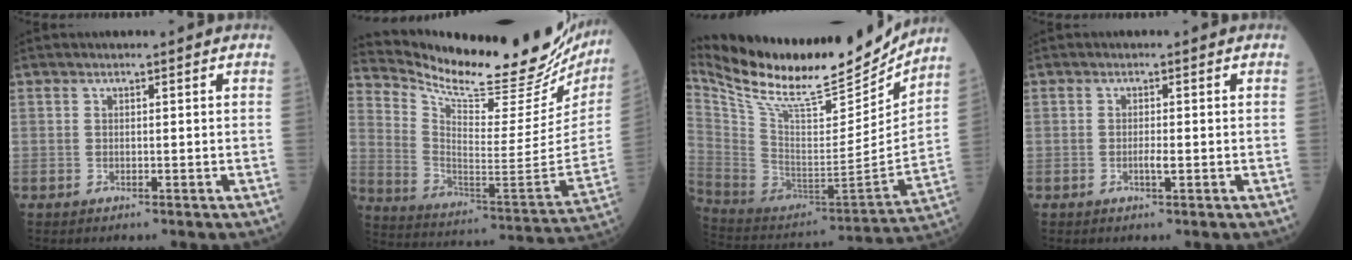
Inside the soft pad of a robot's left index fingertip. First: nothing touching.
{"total": 26.9, "force": [24.3, 5.4, 10.4], "torque": [-0.177, -0.079, 0.337]}
{"total": 27.1, "force": [23.7, 4.5, 12.2], "torque": [-0.229, -0.047, 0.376]}
{"total": 1.2, "force": [-0.5, 0.1, 1.1], "torque": [-0.022, -0.004, -0.010]}